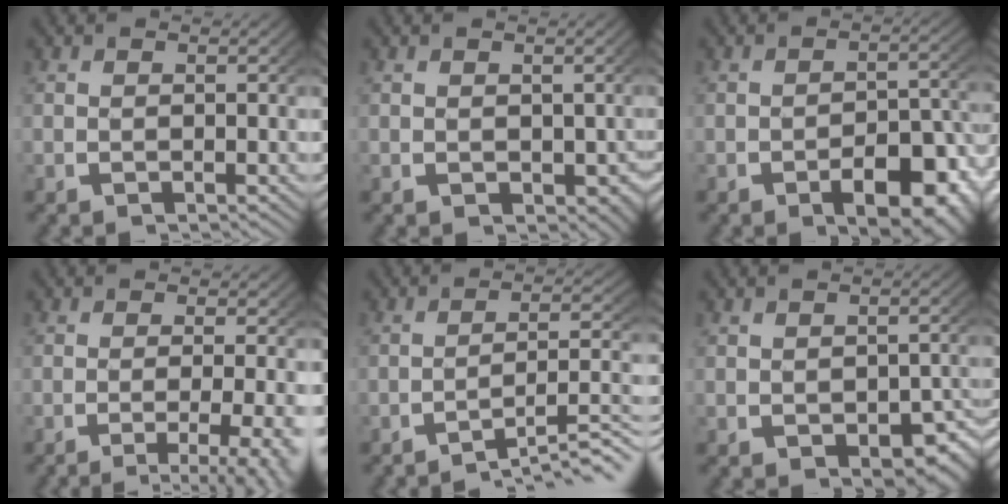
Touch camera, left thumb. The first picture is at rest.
{"total": 1.8, "force": [-0.1, 1.6, 0.9], "torque": [-0.007, -0.013, 0.013]}
{"total": 6.2, "force": [-2.4, 3.2, 4.8], "torque": [-0.063, -0.022, -0.028]}
{"total": 6.5, "force": [-3.8, 2.3, 4.6], "torque": [-0.069, -0.023, -0.046]}
{"total": 8.0, "force": [-5.3, 2.7, 5.2], "torque": [-0.076, -0.014, -0.071]}
{"total": 4.0, "force": [-1.1, 2.6, 2.9], "torque": [-0.037, -0.025, -0.001]}